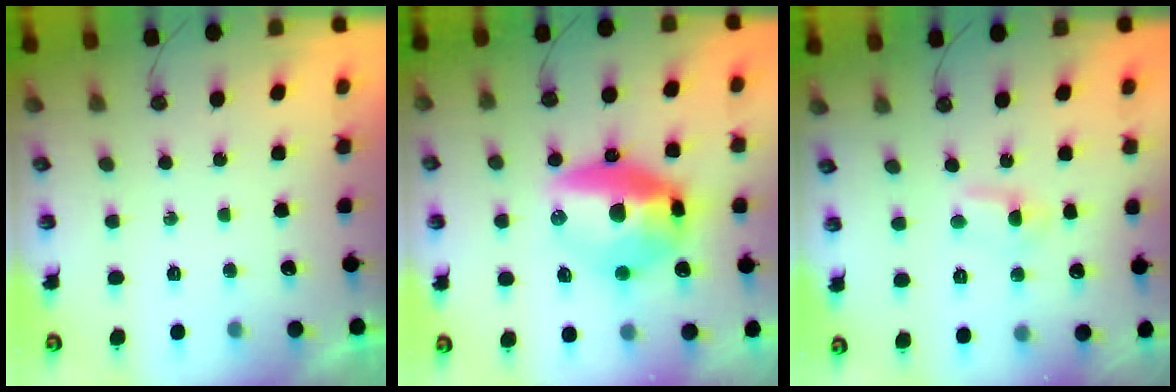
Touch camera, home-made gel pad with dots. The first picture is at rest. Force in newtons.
{"total": 16.1, "press": 16.0, "slide": 1.8}
{"total": 1.3, "press": 1.3, "slide": 0.2}